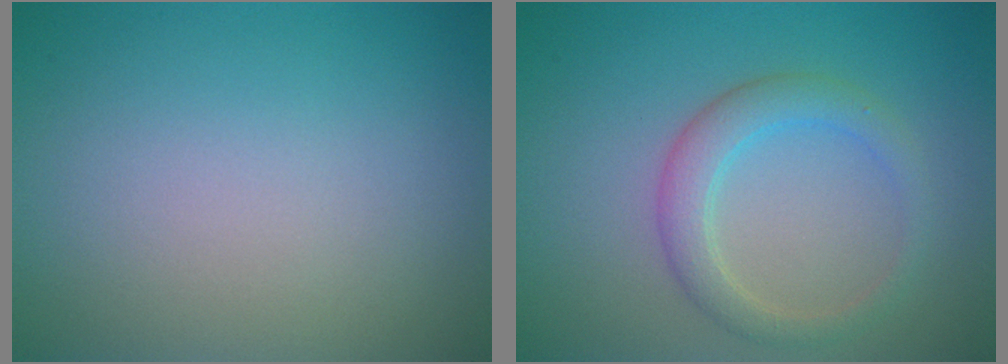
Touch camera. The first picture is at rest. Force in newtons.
{"total": 2.9, "press": 2.9, "slide": 0.2}